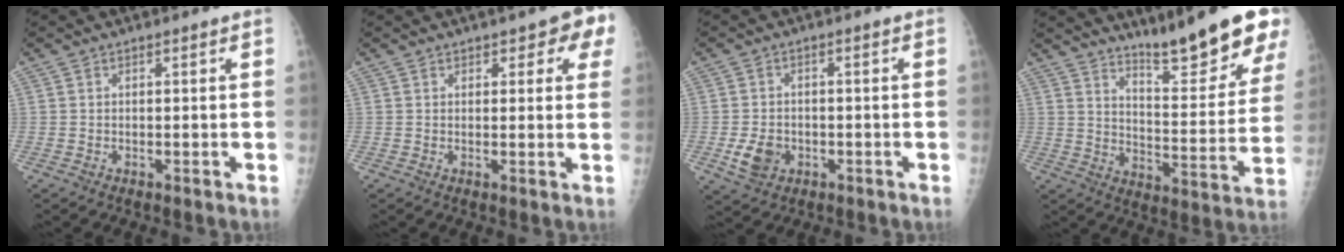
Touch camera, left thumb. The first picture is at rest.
{"total": 5.7, "force": [2.8, 2.7, 4.2], "torque": [-0.012, -0.004, 0.023]}
{"total": 5.2, "force": [-1.7, 4.0, 2.8], "torque": [-0.042, 0.005, -0.026]}
{"total": 18.5, "force": [14.2, 2.9, 11.6], "torque": [-0.136, -0.099, 0.213]}